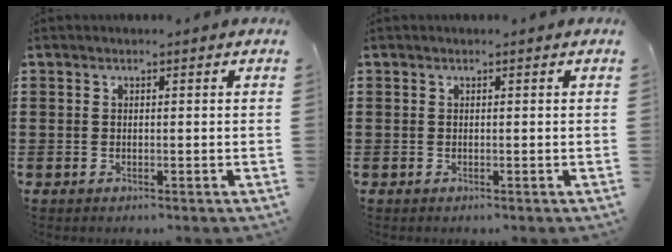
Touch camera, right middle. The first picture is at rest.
{"total": 0.0}